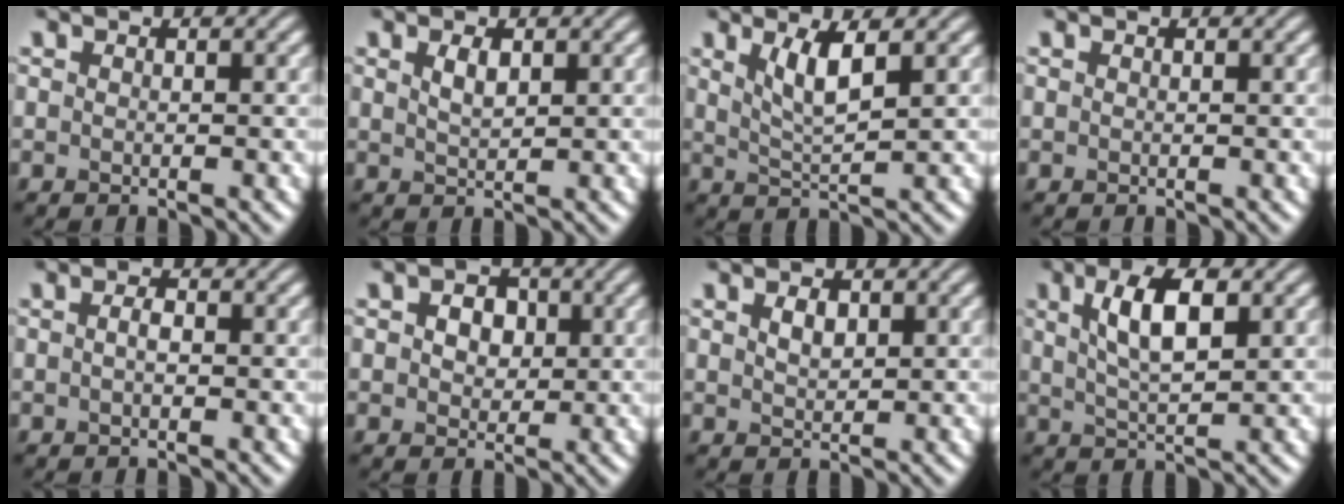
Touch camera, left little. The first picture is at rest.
{"total": 1.6, "force": [0.8, 0.7, 1.2], "torque": [-0.027, 0.000, 0.018]}
{"total": 3.3, "force": [1.5, 0.7, 2.8], "torque": [-0.057, -0.005, 0.034]}
{"total": 0.0}
{"total": 1.0, "force": [-0.1, 0.4, 0.9], "torque": [-0.021, 0.001, -0.003]}
{"total": 3.8, "force": [1.1, 2.8, 2.4], "torque": [-0.033, 0.014, -0.004]}
{"total": 1.6, "force": [0.7, 1.0, 1.1], "torque": [-0.021, 0.001, 0.014]}
{"total": 5.4, "force": [1.8, 2.0, 4.7], "torque": [-0.090, 0.005, 0.032]}